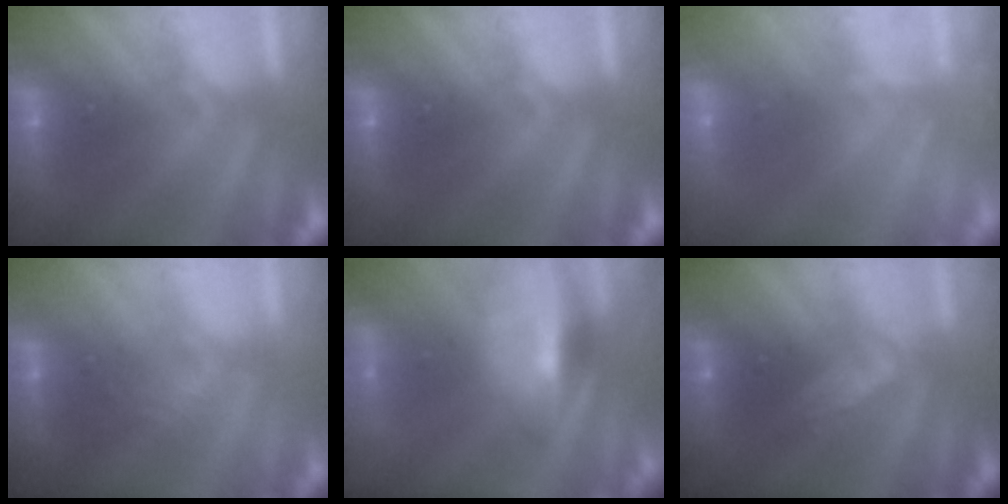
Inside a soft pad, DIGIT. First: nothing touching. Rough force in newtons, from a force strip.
{"total": 0.0}
{"total": 2.4}
{"total": 2.4}
{"total": 6.8}
{"total": 2.9}